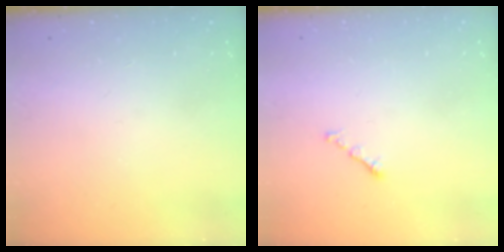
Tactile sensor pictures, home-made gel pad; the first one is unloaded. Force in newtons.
{"total": 0.8, "press": 0.7, "slide": 0.4}